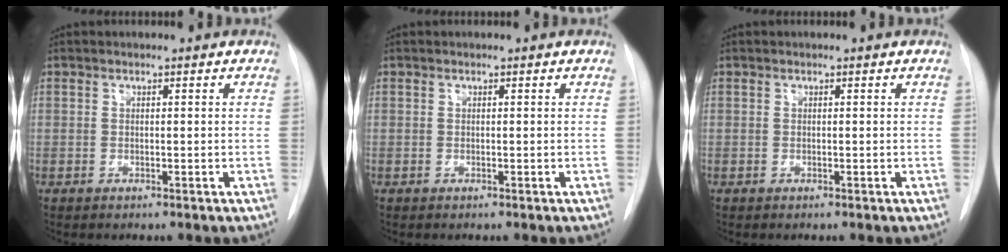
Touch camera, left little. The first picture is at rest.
{"total": 0.0}
{"total": 0.0}